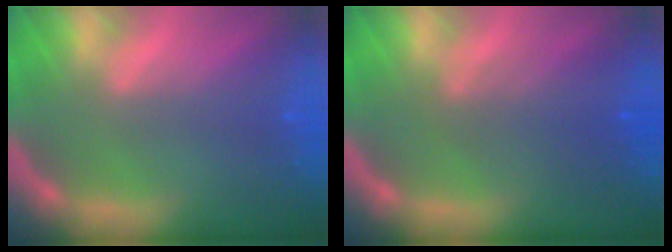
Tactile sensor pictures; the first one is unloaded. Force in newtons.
{"total": 3.5}